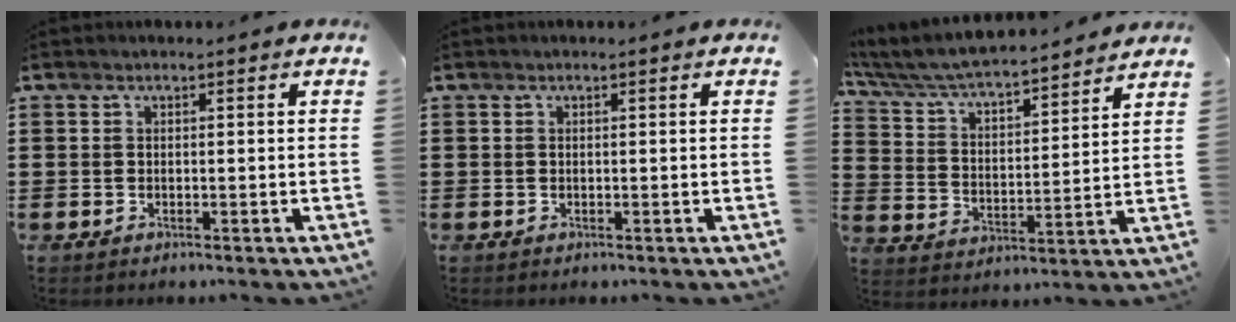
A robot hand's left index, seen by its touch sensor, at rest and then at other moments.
{"total": 0.0}
{"total": 5.9, "force": [5.5, 0.5, 2.1], "torque": [-0.065, -0.039, 0.089]}